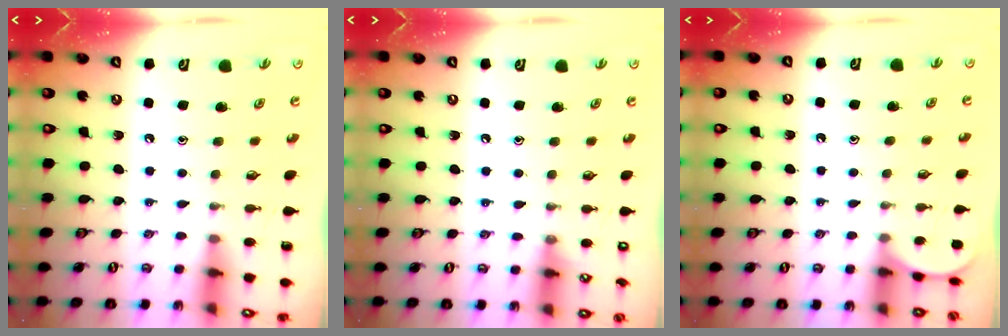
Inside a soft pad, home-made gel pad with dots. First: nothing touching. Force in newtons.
{"total": 3.0, "press": 2.9, "slide": 0.4}
{"total": 0.9, "press": 0.9, "slide": 0.2}